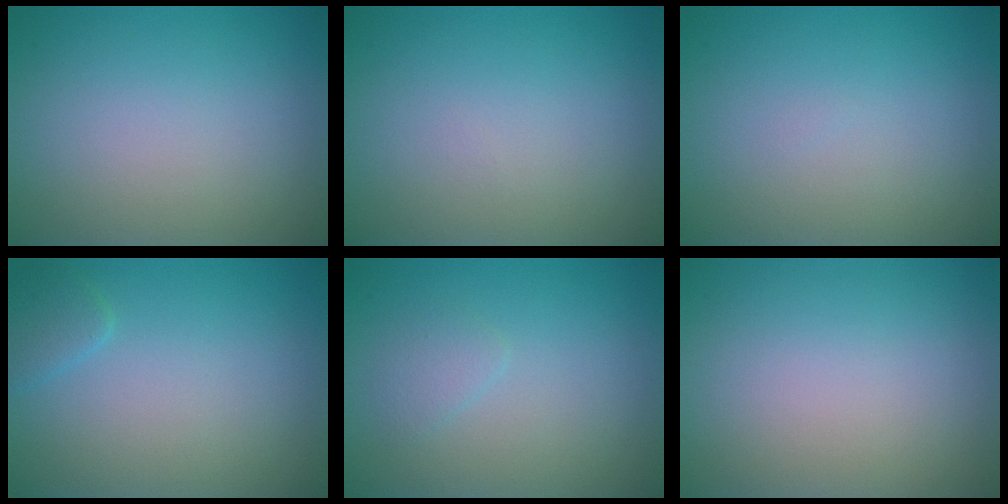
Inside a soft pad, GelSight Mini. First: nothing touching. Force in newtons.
{"total": 0.0}
{"total": 0.0}
{"total": 1.3, "press": 1.2, "slide": 0.1}
{"total": 1.1, "press": 1.1, "slide": 0.1}
{"total": 0.0}